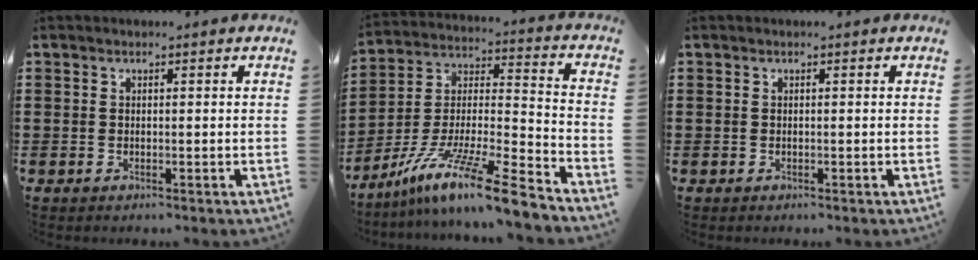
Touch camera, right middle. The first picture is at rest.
{"total": 13.1, "force": [-10.2, 0.0, 8.2], "torque": [-0.143, 0.009, -0.194]}
{"total": 0.0}